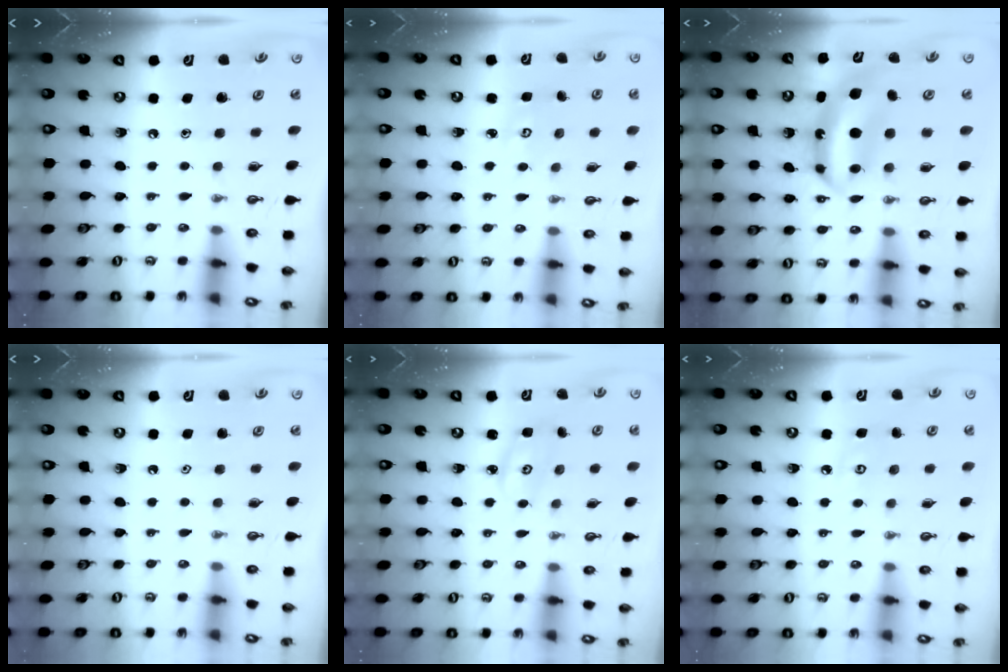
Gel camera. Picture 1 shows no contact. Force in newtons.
{"total": 3.1, "press": 3.1, "slide": 0.4}
{"total": 8.2, "press": 8.2, "slide": 1.1}
{"total": 0.6, "press": 0.6, "slide": 0.0}
{"total": 2.7, "press": 2.6, "slide": 0.3}
{"total": 5.5, "press": 5.5, "slide": 0.6}